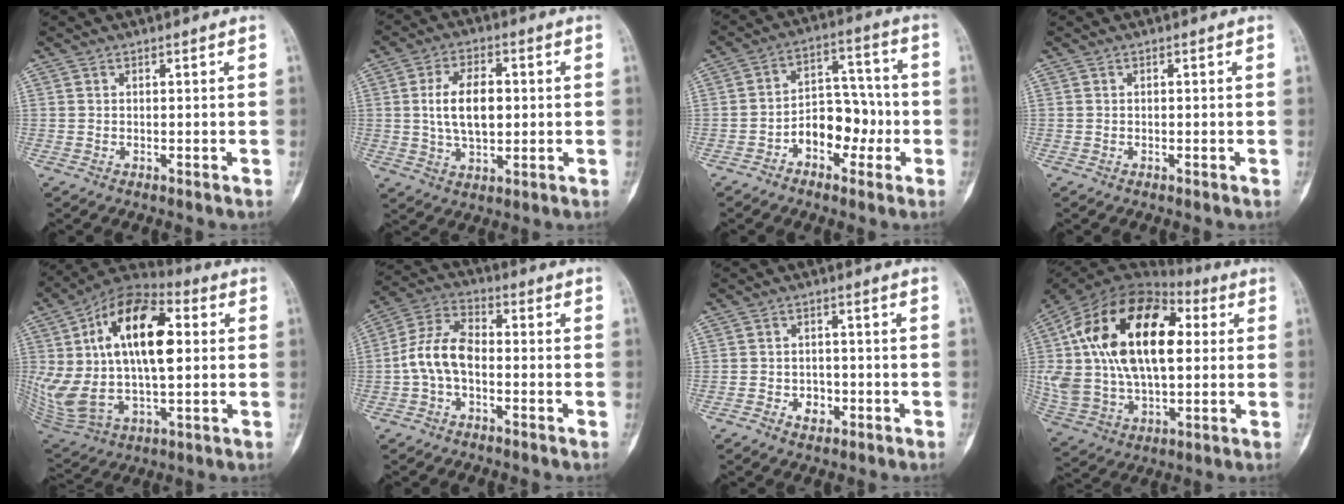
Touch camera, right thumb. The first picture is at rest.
{"total": 10.1, "force": [0.7, 5.7, 8.2], "torque": [-0.136, 0.004, 0.017]}
{"total": 10.1, "force": [-3.3, 6.9, 6.6], "torque": [-0.063, 0.054, -0.059]}
{"total": 0.0}
{"total": 26.9, "force": [4.6, 14.2, 22.3], "torque": [-0.426, 0.011, 0.078]}
{"total": 9.0, "force": [-1.5, 5.3, 7.1], "torque": [-0.140, 0.032, -0.040]}
{"total": 3.5, "force": [-1.5, 2.7, 1.6], "torque": [-0.012, 0.013, -0.022]}
{"total": 29.9, "force": [5.5, 17.0, 23.9], "torque": [-0.461, 0.025, 0.097]}